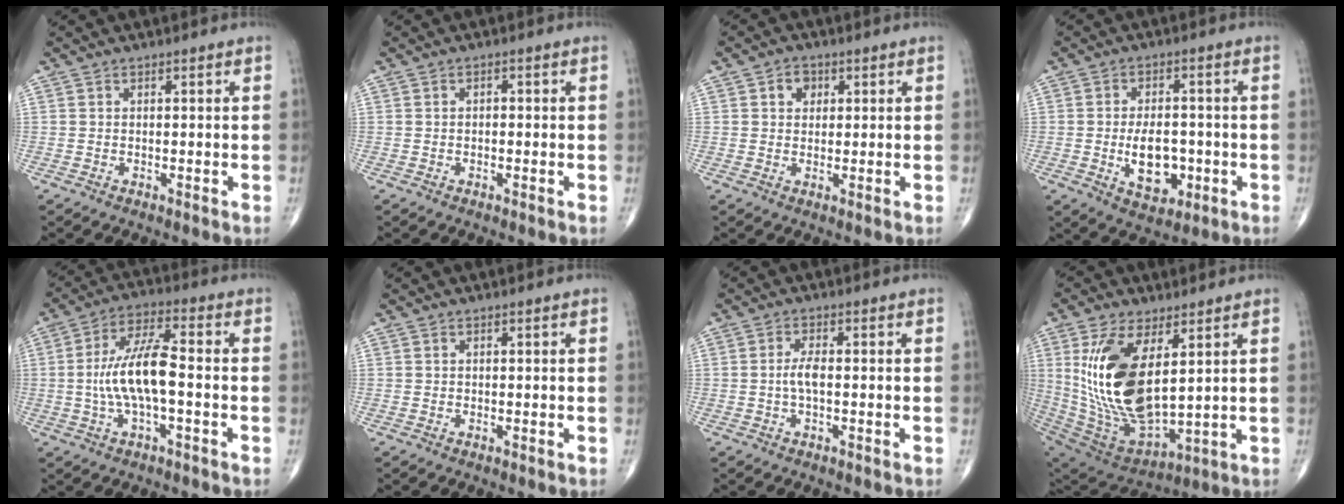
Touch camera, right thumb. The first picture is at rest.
{"total": 0.7, "force": [-0.1, 0.5, 0.5], "torque": [-0.001, 0.003, -0.004]}
{"total": 3.1, "force": [1.1, 2.5, 1.4], "torque": [-0.003, 0.000, 0.015]}
{"total": 9.1, "force": [-1.9, 5.4, 7.0], "torque": [-0.093, 0.004, -0.021]}
{"total": 11.5, "force": [-1.2, 3.7, 10.8], "torque": [-0.219, 0.032, -0.026]}
{"total": 0.0}
{"total": 2.8, "force": [-0.3, 0.9, 2.6], "torque": [-0.057, 0.004, -0.008]}
{"total": 20.8, "force": [4.9, 9.9, 17.6], "torque": [-0.346, -0.032, 0.111]}